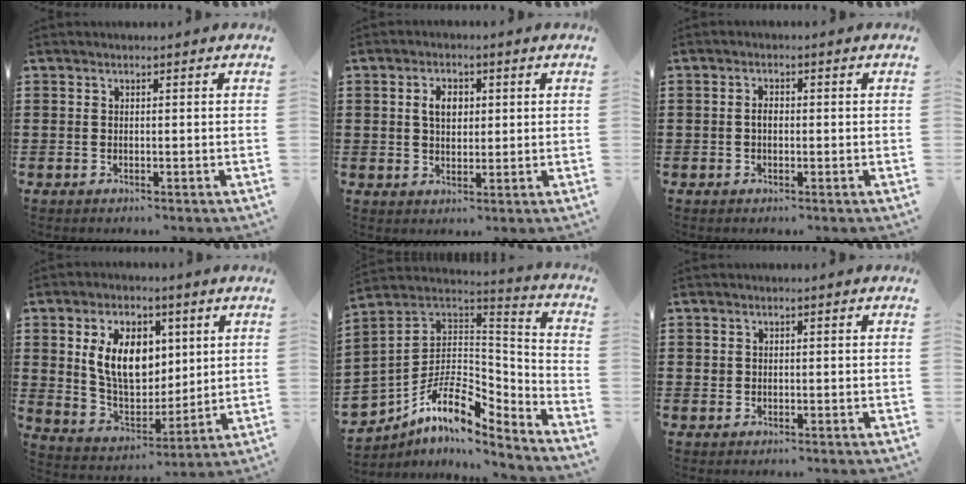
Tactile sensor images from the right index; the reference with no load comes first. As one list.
[{"total": 3.7, "force": [0.8, 2.4, 2.7], "torque": [-0.060, 0.012, 0.011]}, {"total": 1.6, "force": [-0.2, 0.8, 1.4], "torque": [-0.026, 0.003, -0.004]}, {"total": 10.4, "force": [3.0, 6.9, 7.3], "torque": [-0.159, 0.010, 0.051]}, {"total": 9.2, "force": [-5.3, 4.7, 6.0], "torque": [-0.126, -0.008, -0.100]}, {"total": 0.7, "force": [0.2, 0.7, 0.0], "torque": [-0.002, 0.005, 0.004]}]